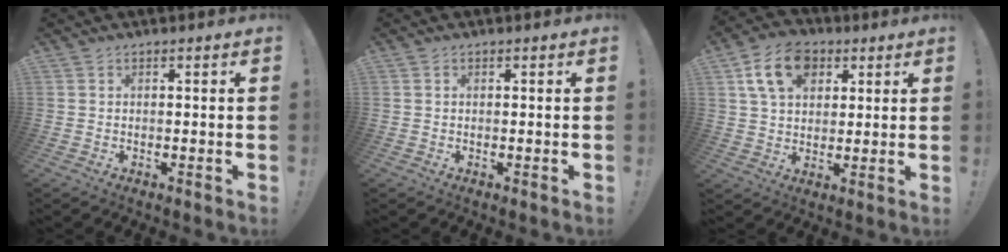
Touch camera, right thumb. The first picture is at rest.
{"total": 0.5, "force": [0.2, 0.3, 0.4], "torque": [-0.016, 0.005, 0.006]}
{"total": 13.1, "force": [5.6, 9.0, 7.8], "torque": [-0.132, 0.000, 0.109]}